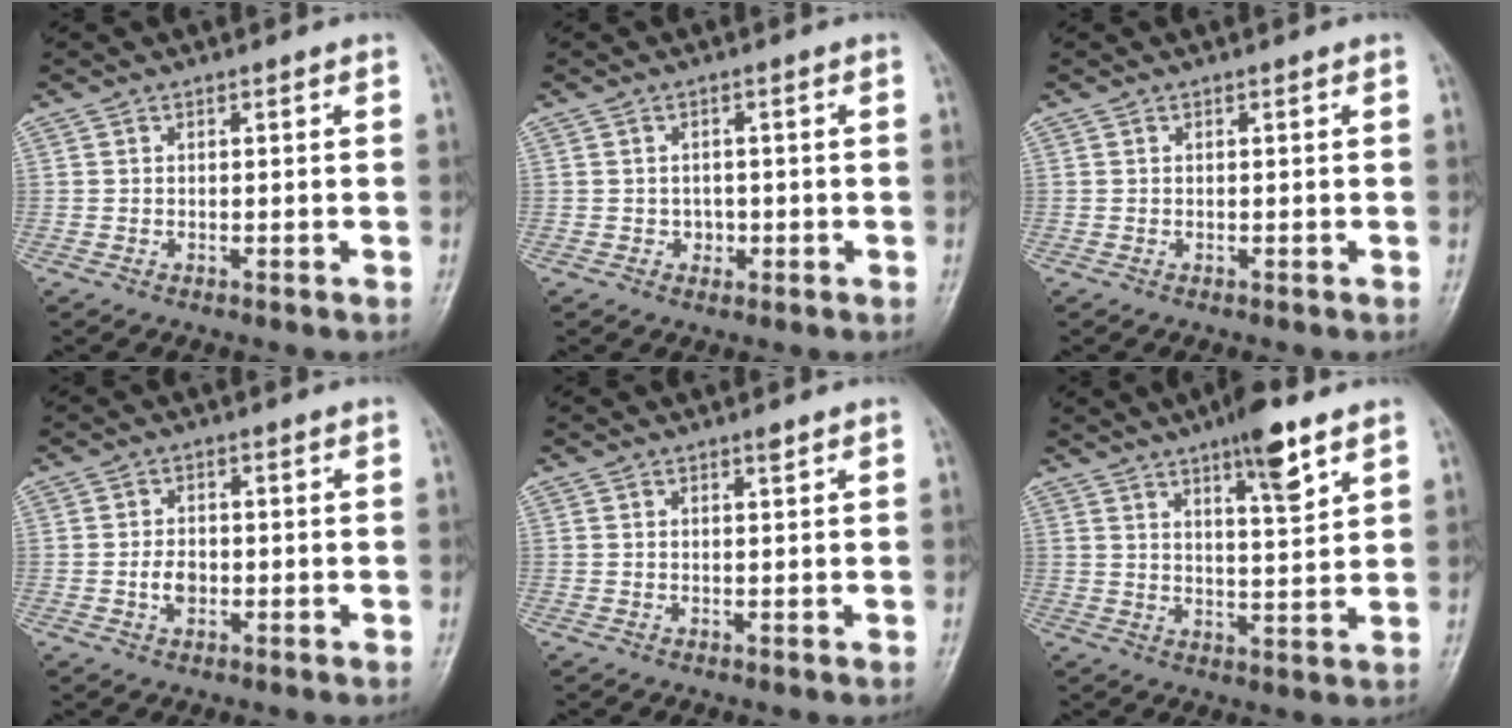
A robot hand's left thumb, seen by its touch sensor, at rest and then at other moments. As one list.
[{"total": 1.1, "force": [-0.1, 1.0, 0.4], "torque": [-0.003, 0.001, 0.001]}, {"total": 0.0}, {"total": 3.3, "force": [-0.7, 2.3, 2.2], "torque": [-0.029, 0.005, -0.015]}, {"total": 0.8, "force": [0.6, 0.2, 0.5], "torque": [-0.008, -0.003, 0.009]}, {"total": 9.1, "force": [5.6, 1.9, 6.9], "torque": [-0.099, -0.030, 0.086]}]